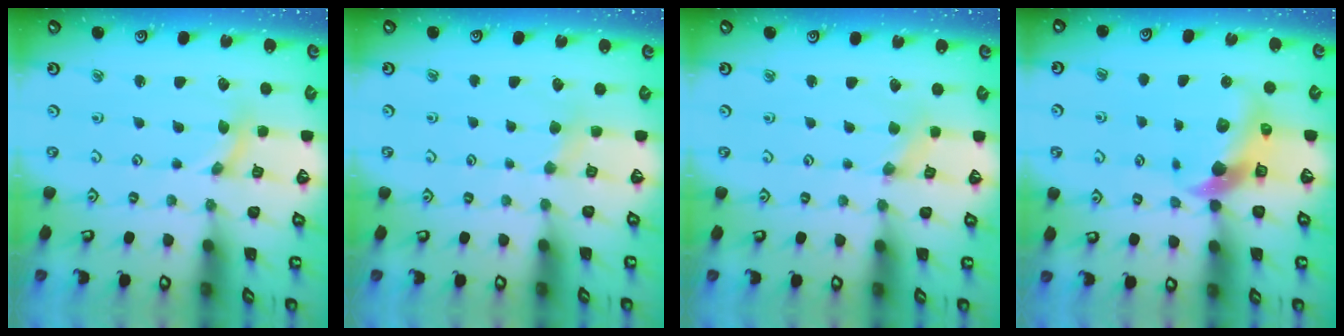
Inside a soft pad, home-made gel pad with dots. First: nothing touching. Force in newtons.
{"total": 2.5, "press": 2.5, "slide": 0.4}
{"total": 0.0}
{"total": 8.5, "press": 8.3, "slide": 1.4}